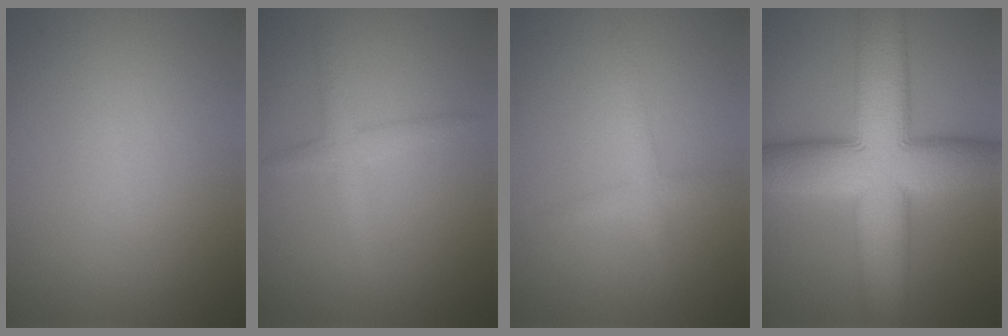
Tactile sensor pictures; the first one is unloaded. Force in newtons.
{"total": 2.2, "press": 2.2, "slide": 0.2}
{"total": 1.7, "press": 1.7, "slide": 0.1}
{"total": 14.1, "press": 14.1, "slide": 0.5}